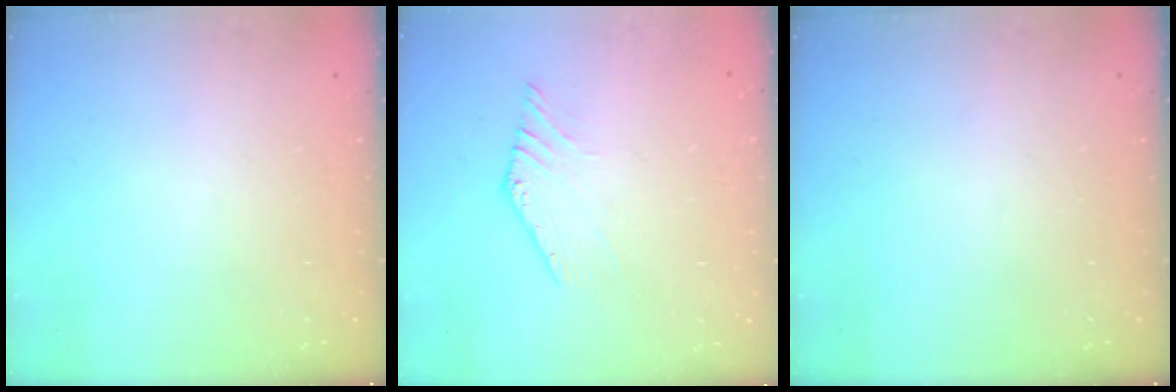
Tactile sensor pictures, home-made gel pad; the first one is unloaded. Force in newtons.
{"total": 2.1, "press": 2.1, "slide": 0.2}
{"total": 0.0}